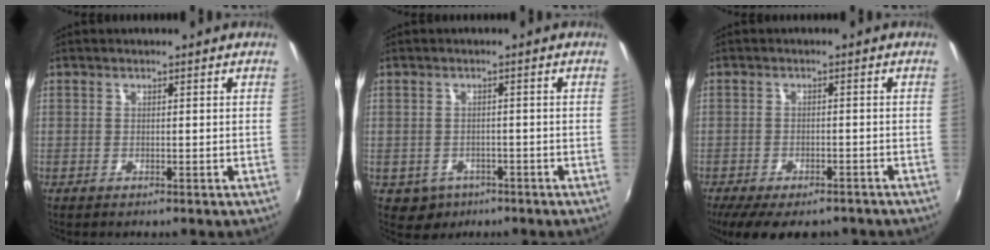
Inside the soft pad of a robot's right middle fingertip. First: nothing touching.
{"total": 4.0, "force": [-1.9, 3.4, 1.0], "torque": [-0.031, 0.000, -0.020]}
{"total": 11.9, "force": [-9.1, 4.4, 6.3], "torque": [-0.135, -0.034, -0.138]}